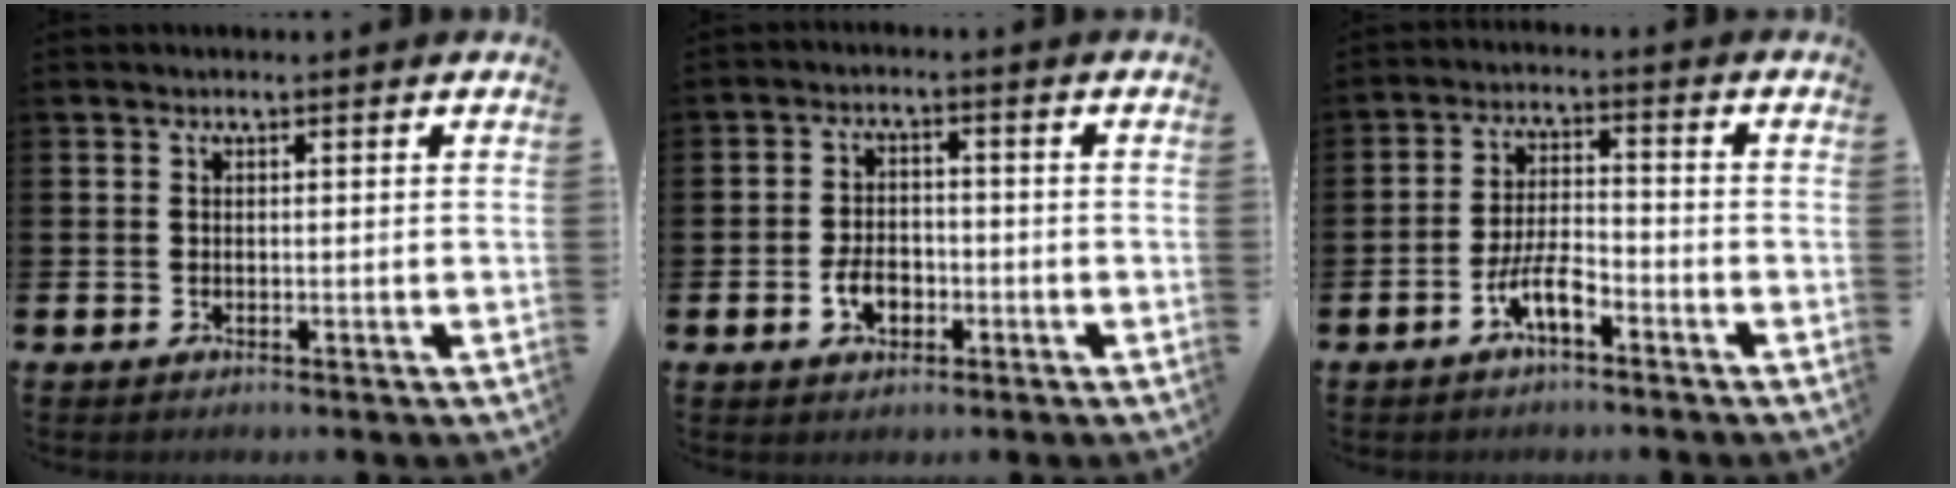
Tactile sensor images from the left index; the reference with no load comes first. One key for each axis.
{"total": 4.0, "fx": -1.5, "fy": 2.7, "fz": 2.5, "tx": -0.032, "ty": -0.001, "tz": -0.032}
{"total": 5.0, "fx": -2.9, "fy": 1.5, "fz": 3.8, "tx": -0.084, "ty": 0.005, "tz": -0.059}